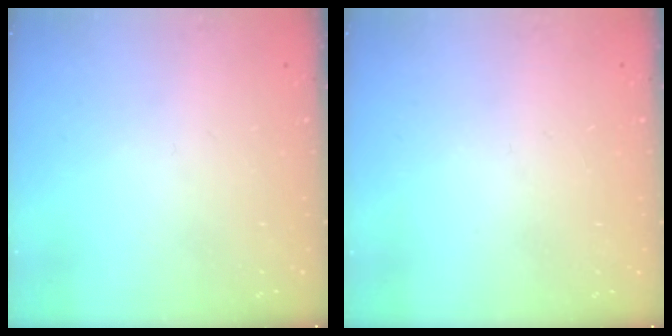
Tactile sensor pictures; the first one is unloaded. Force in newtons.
{"total": 0.0}